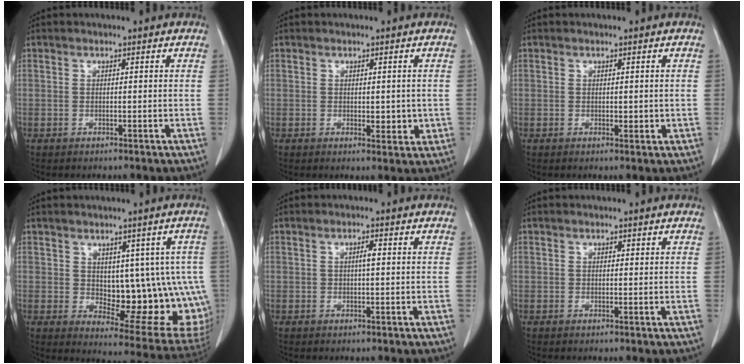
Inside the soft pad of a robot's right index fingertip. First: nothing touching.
{"total": 3.2, "force": [-0.1, 1.7, 2.7], "torque": [-0.029, -0.005, 0.003]}
{"total": 1.5, "force": [0.0, 0.8, 1.3], "torque": [-0.015, -0.004, 0.003]}
{"total": 15.3, "force": [-0.1, 7.8, 13.1], "torque": [-0.124, 0.006, 0.021]}
{"total": 1.2, "force": [0.1, 0.1, 1.2], "torque": [-0.021, 0.003, 0.001]}
{"total": 0.0}